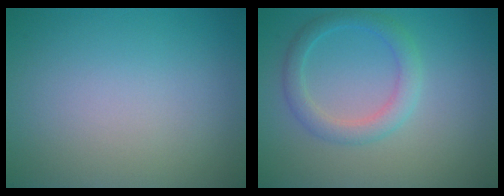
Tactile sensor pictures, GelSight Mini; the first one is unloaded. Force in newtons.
{"total": 2.7, "press": 2.7, "slide": 0.1}